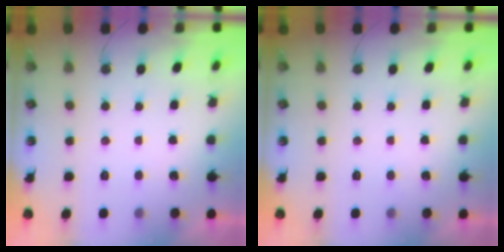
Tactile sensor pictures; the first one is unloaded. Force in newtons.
{"total": 0.0}